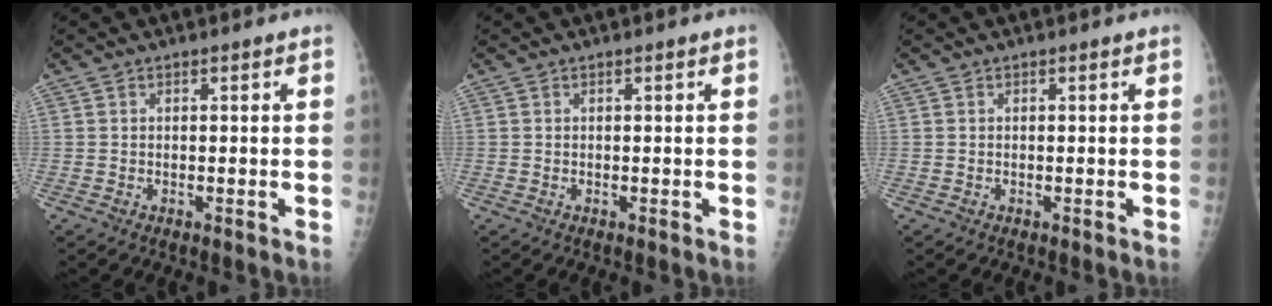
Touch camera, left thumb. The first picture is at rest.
{"total": 0.0}
{"total": 0.0}